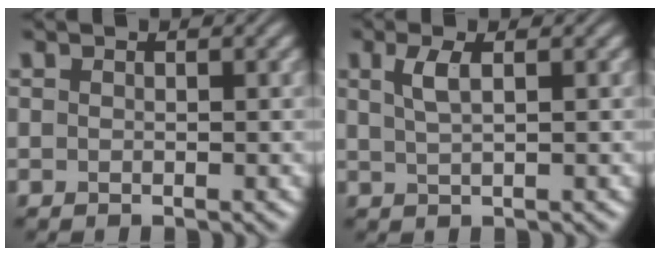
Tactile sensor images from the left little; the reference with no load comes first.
{"total": 2.2, "force": [0.8, 0.7, 1.9], "torque": [-0.037, 0.003, 0.016]}